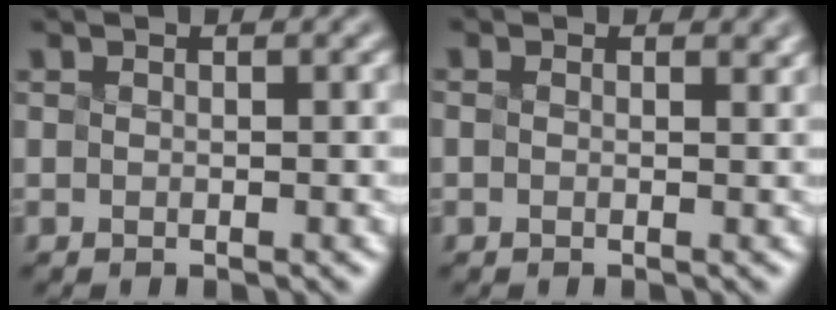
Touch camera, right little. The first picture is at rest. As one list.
[{"total": 0.0}]